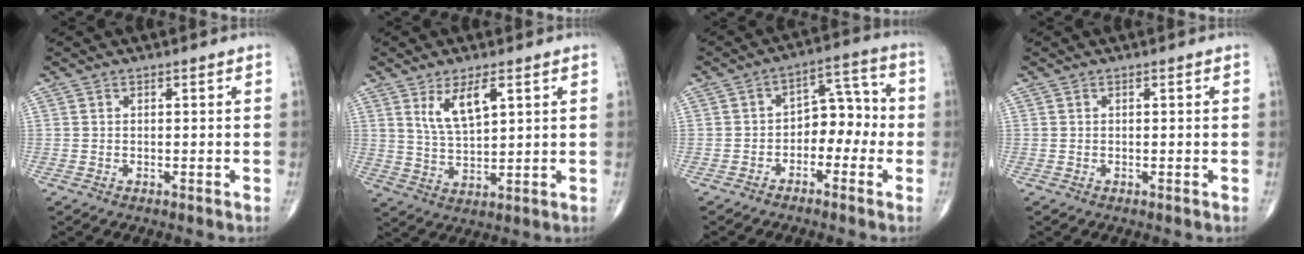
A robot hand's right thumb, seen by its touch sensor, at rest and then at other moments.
{"total": 7.2, "force": [3.4, 2.5, 5.8], "torque": [-0.107, -0.021, 0.072]}
{"total": 8.1, "force": [-2.0, 5.5, 5.6], "torque": [-0.044, 0.043, -0.044]}
{"total": 0.0}